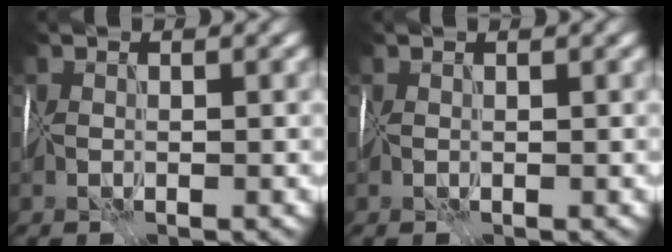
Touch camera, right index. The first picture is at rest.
{"total": 0.0}